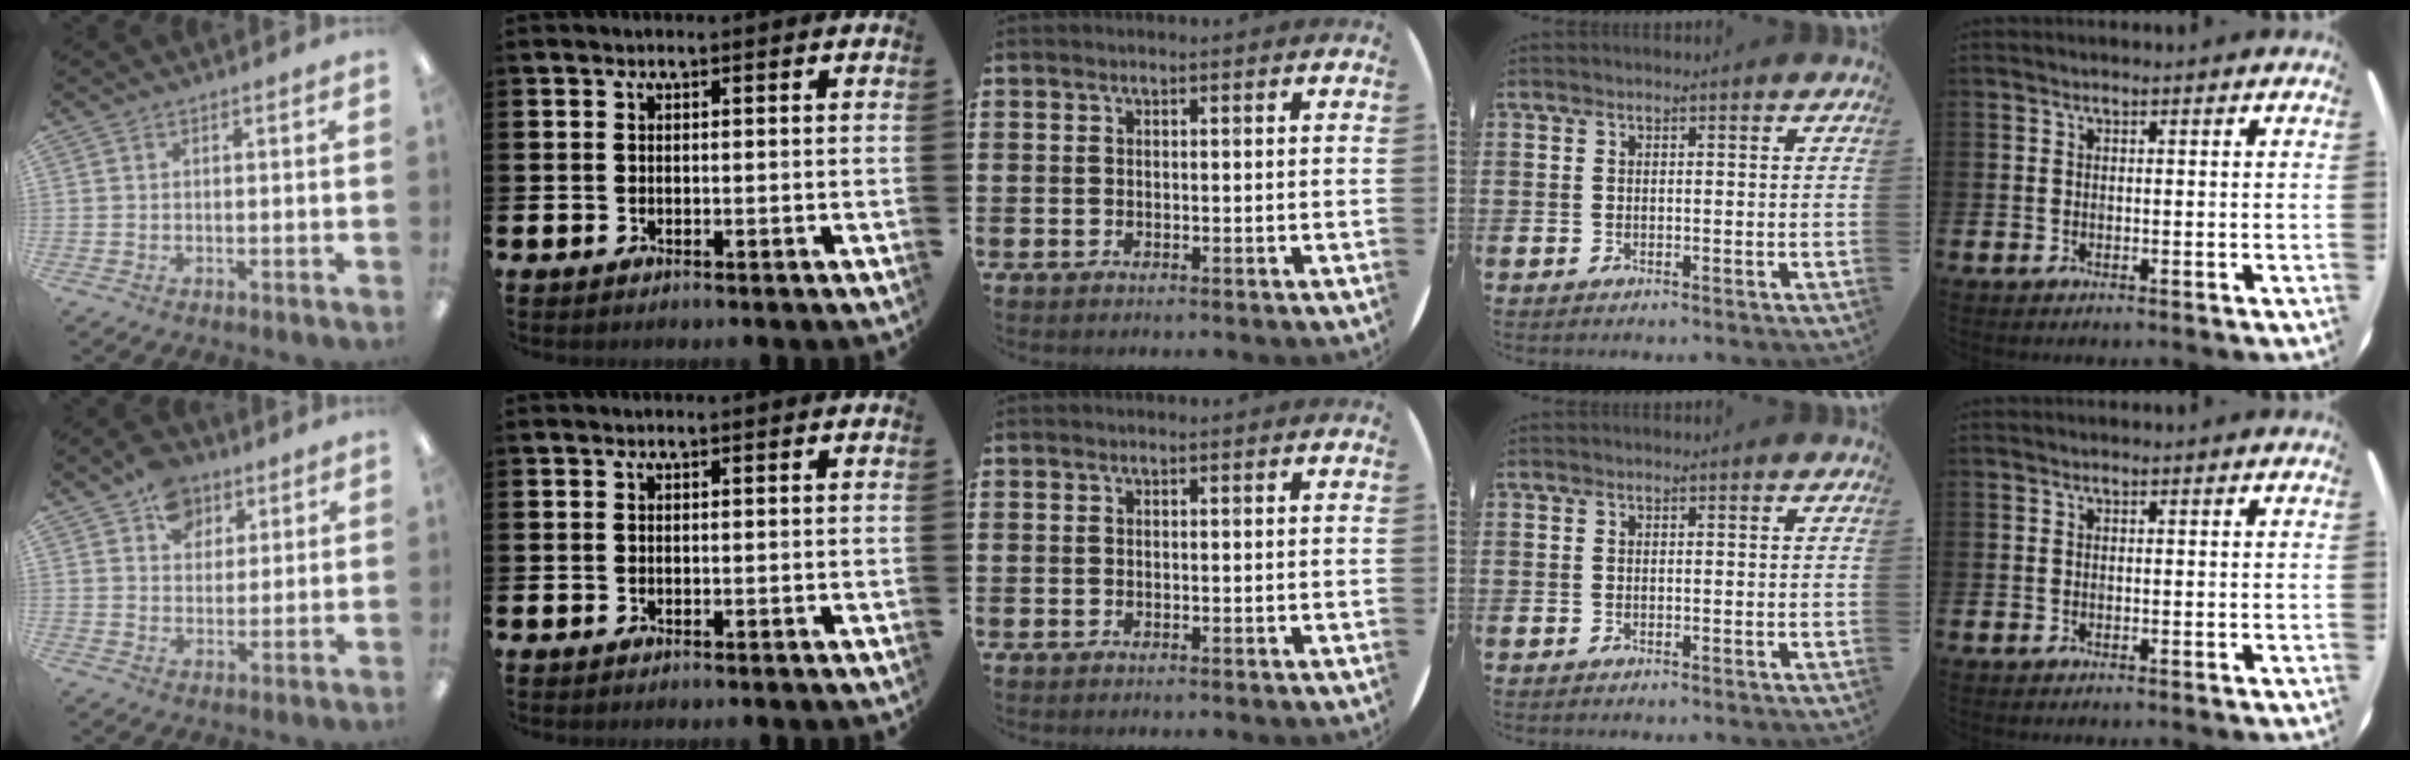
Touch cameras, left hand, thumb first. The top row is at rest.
{"thumb": {"total": 9.4, "force": [5.5, 6.7, 3.7], "torque": [-0.047, -0.020, 0.099]}}